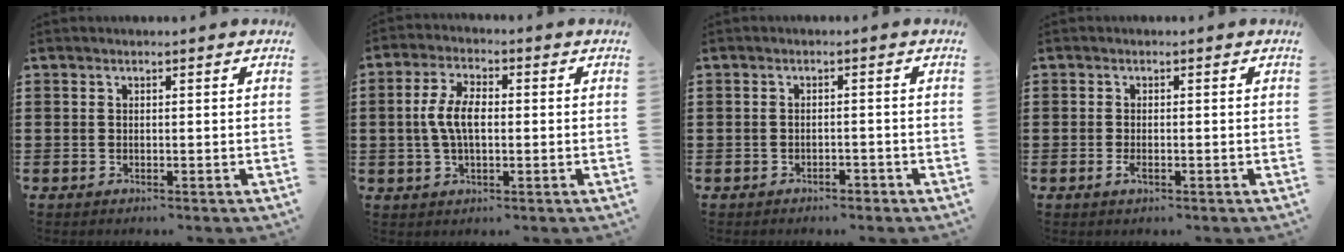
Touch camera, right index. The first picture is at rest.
{"total": 6.1, "force": [0.0, 2.8, 5.5], "torque": [-0.131, -0.001, -0.010]}
{"total": 1.4, "force": [-1.4, 0.3, 0.3], "torque": [-0.011, -0.002, -0.029]}
{"total": 1.4, "force": [-0.6, 0.4, 1.2], "torque": [-0.033, -0.007, -0.012]}